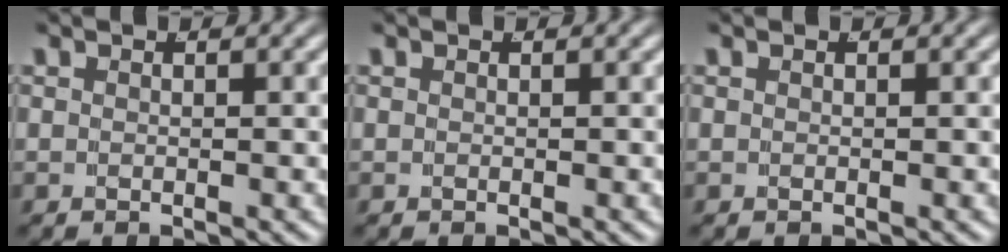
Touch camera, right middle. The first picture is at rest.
{"total": 0.0}
{"total": 0.0}